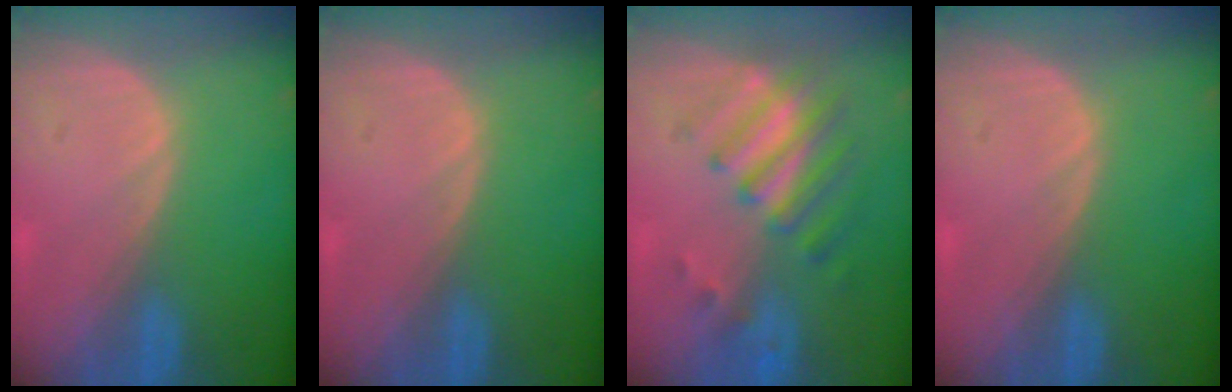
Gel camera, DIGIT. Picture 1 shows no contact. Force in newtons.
{"total": 0.0}
{"total": 7.7, "press": 6.8, "slide": 3.5}
{"total": 0.0}